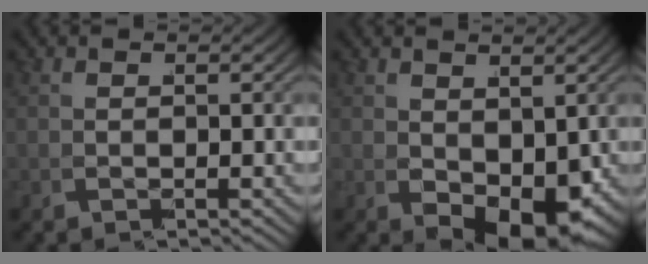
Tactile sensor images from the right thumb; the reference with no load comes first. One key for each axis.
{"total": 5.5, "fx": -1.0, "fy": 3.1, "fz": 4.5, "tx": -0.087, "ty": -0.025, "tz": -0.001}